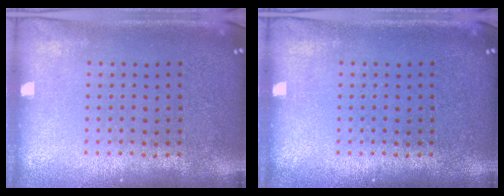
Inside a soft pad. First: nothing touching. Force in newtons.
{"total": 0.0}